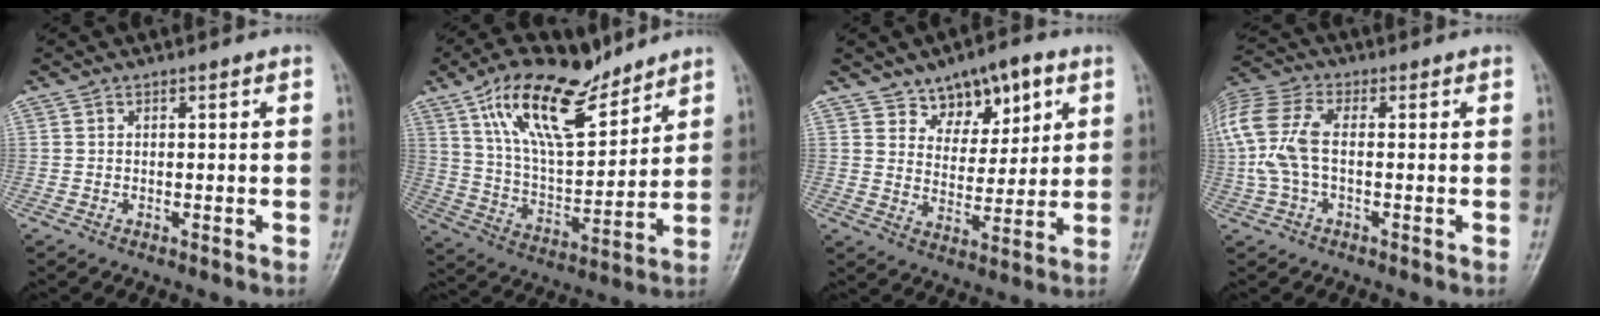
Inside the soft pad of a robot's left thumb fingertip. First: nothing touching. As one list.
[{"total": 18.7, "force": [12.0, 7.6, 12.2], "torque": [-0.177, -0.052, 0.225]}, {"total": 10.3, "force": [5.8, 6.0, 6.0], "torque": [-0.050, -0.031, 0.093]}, {"total": 12.0, "force": [0.1, 6.5, 10.0], "torque": [-0.244, 0.029, -0.001]}]